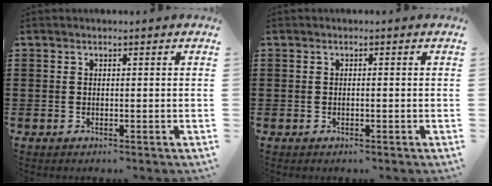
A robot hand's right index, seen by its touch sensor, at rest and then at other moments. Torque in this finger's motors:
{"motor_torque": [-0.29, 0.27, -0.02, 0.00]}